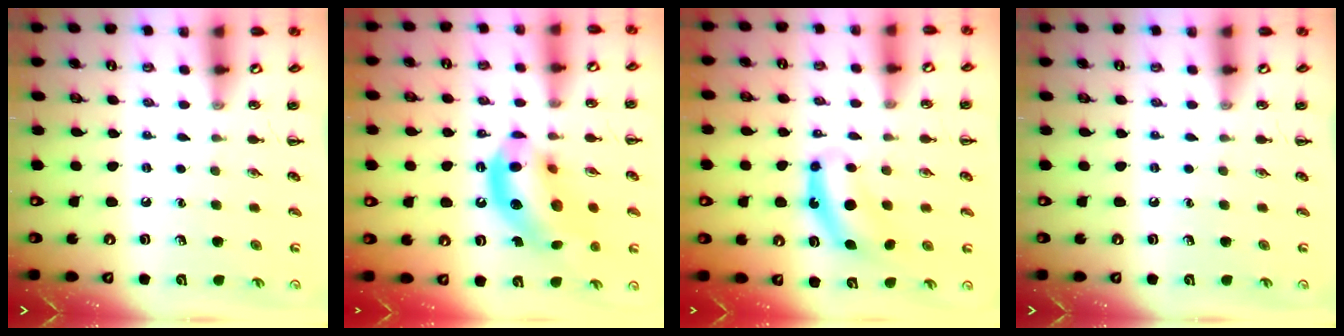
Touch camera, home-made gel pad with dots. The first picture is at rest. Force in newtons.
{"total": 16.1, "press": 15.7, "slide": 3.6}
{"total": 7.3, "press": 7.3, "slide": 0.3}
{"total": 0.0}